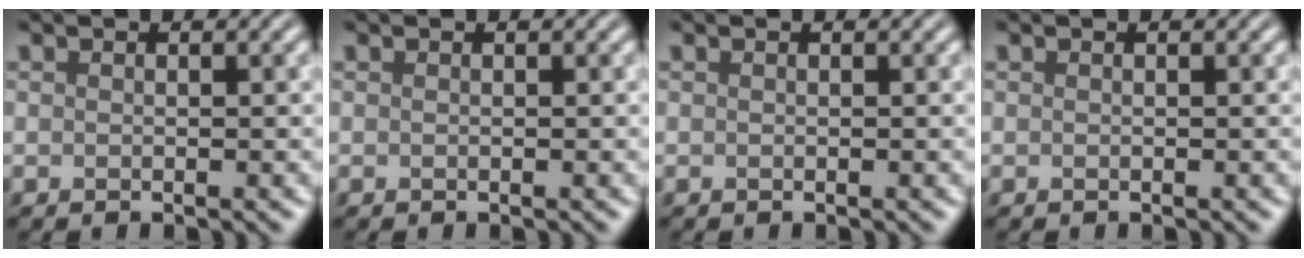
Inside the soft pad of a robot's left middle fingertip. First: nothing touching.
{"total": 0.0}
{"total": 0.0}
{"total": 0.0}